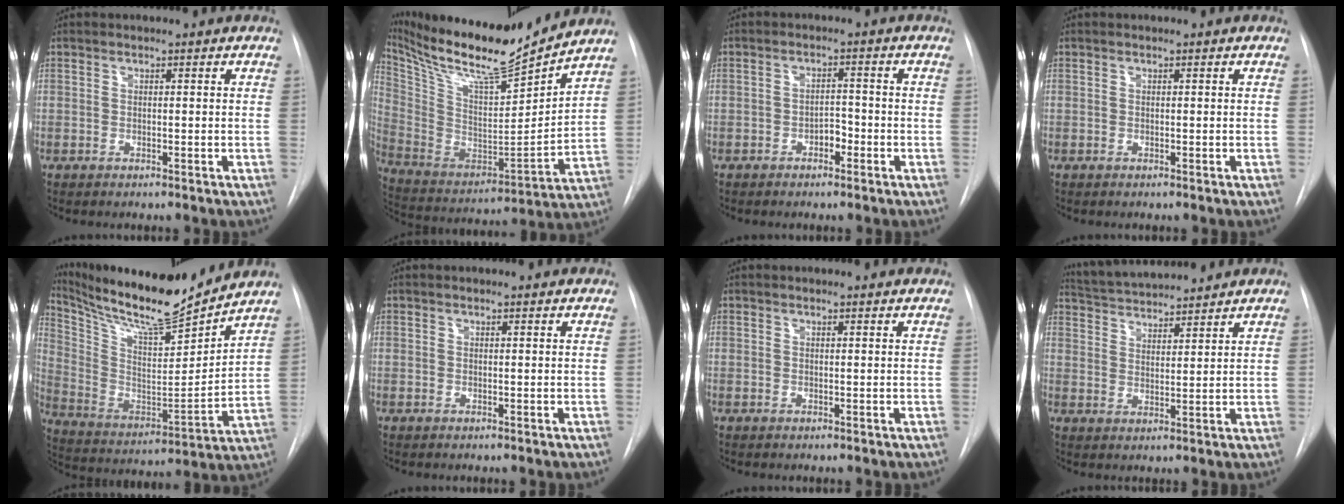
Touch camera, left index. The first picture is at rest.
{"total": 21.4, "force": [19.3, 1.6, 9.1], "torque": [-0.190, -0.030, 0.330]}
{"total": 2.3, "force": [-1.3, 1.3, 1.5], "torque": [-0.017, 0.007, -0.022]}
{"total": 0.0}
{"total": 18.4, "force": [17.0, 1.0, 6.9], "torque": [-0.146, -0.032, 0.290]}
{"total": 1.6, "force": [1.5, 0.0, 0.3], "torque": [-0.013, 0.008, 0.016]}
{"total": 2.1, "force": [2.0, 0.1, 0.4], "torque": [-0.013, 0.008, 0.018]}
{"total": 10.6, "force": [10.2, 0.6, 2.9], "torque": [-0.061, 0.025, 0.169]}